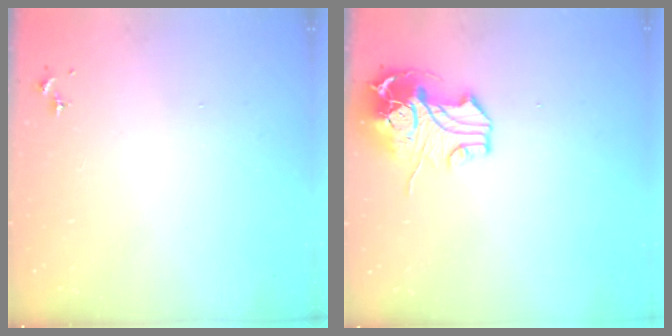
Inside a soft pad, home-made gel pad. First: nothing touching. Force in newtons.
{"total": 12.8, "press": 12.6, "slide": 2.3}